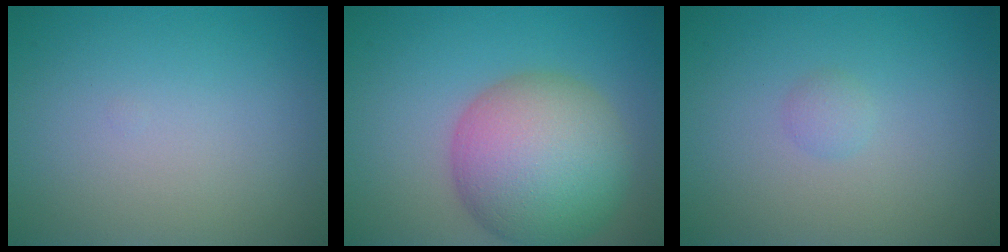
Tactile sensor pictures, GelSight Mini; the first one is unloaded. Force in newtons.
{"total": 10.2, "press": 10.2, "slide": 0.4}
{"total": 0.8, "press": 0.8, "slide": 0.1}